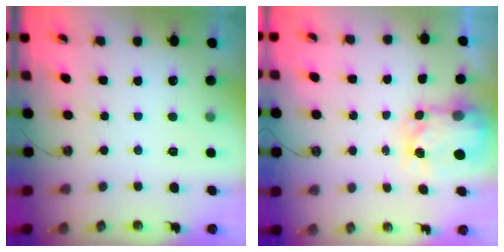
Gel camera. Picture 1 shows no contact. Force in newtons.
{"total": 5.8, "press": 5.8, "slide": 0.6}